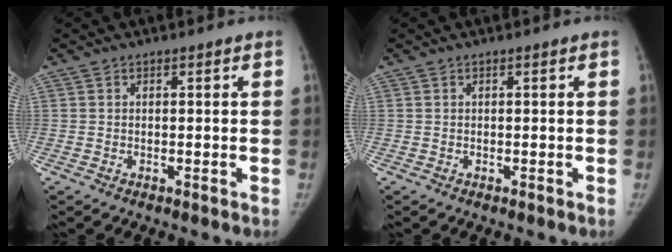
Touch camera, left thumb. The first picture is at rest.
{"total": 0.0}